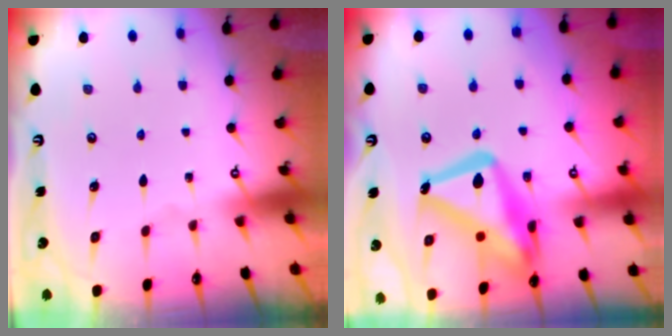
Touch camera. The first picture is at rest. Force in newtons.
{"total": 21.8, "press": 21.7, "slide": 2.2}